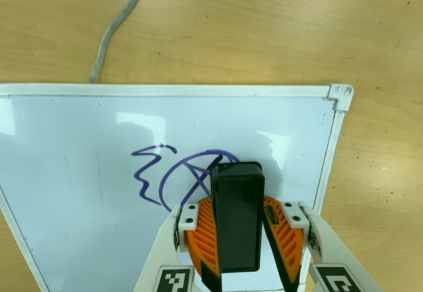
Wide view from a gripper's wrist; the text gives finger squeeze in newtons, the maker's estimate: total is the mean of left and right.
{"total": 12.9, "left": 15.5, "right": 10.2}